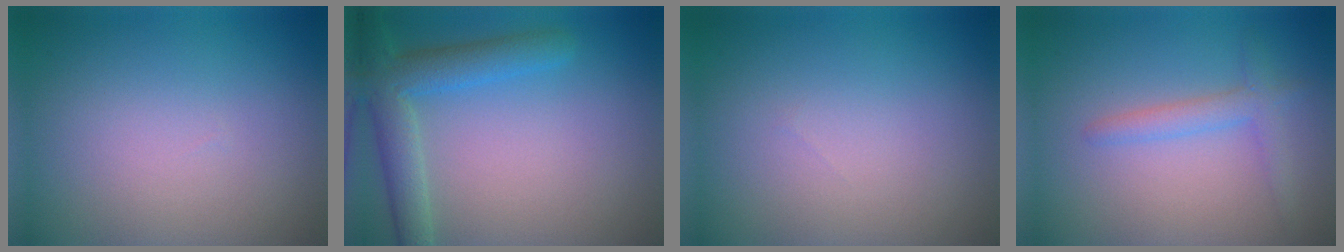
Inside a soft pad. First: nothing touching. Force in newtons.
{"total": 4.6, "press": 4.6, "slide": 0.2}
{"total": 0.0}
{"total": 2.1, "press": 2.1, "slide": 0.1}